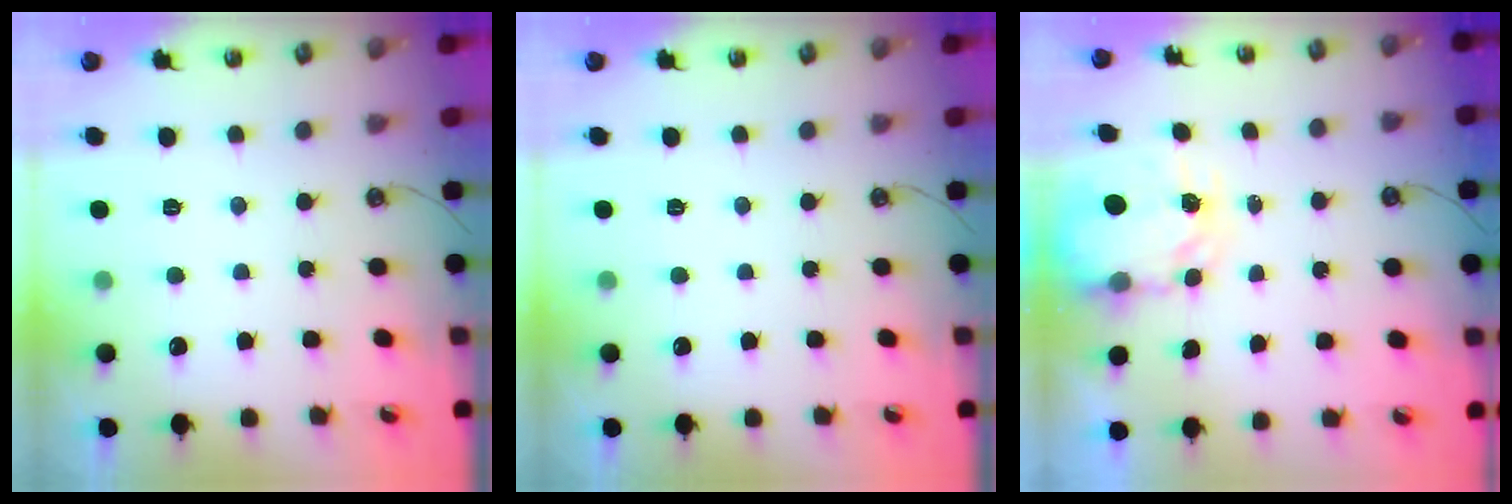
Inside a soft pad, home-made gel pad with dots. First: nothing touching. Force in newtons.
{"total": 0.0}
{"total": 3.9, "press": 3.9, "slide": 0.3}